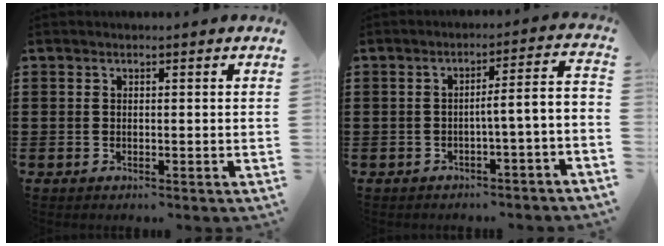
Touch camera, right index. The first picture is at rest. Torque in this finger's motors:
{"motor_torque": [2.14, 0.00, 0.41, 0.10]}